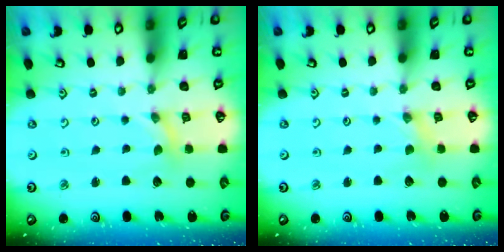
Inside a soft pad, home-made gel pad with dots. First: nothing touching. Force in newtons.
{"total": 0.0}